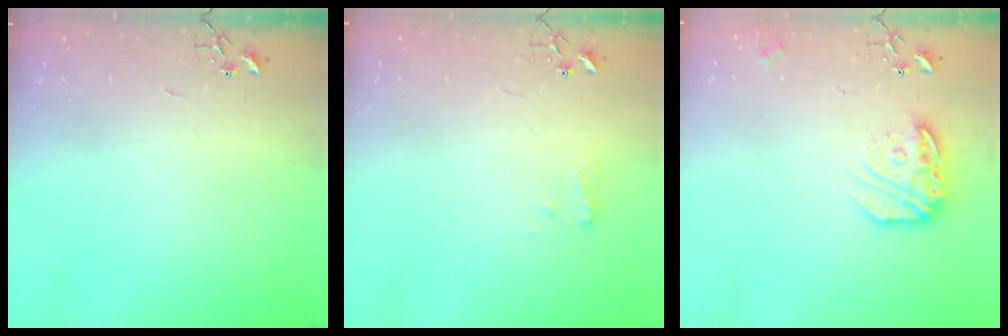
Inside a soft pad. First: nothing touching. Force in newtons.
{"total": 7.2, "press": 7.2, "slide": 0.5}
{"total": 16.4, "press": 16.3, "slide": 1.3}